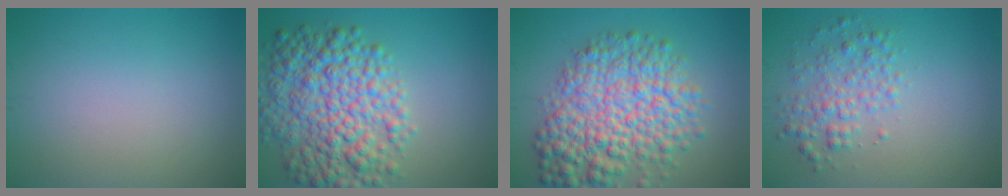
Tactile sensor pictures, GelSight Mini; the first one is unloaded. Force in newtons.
{"total": 8.8, "press": 8.8, "slide": 0.3}
{"total": 9.4, "press": 9.4, "slide": 0.3}
{"total": 2.9, "press": 2.9, "slide": 0.0}